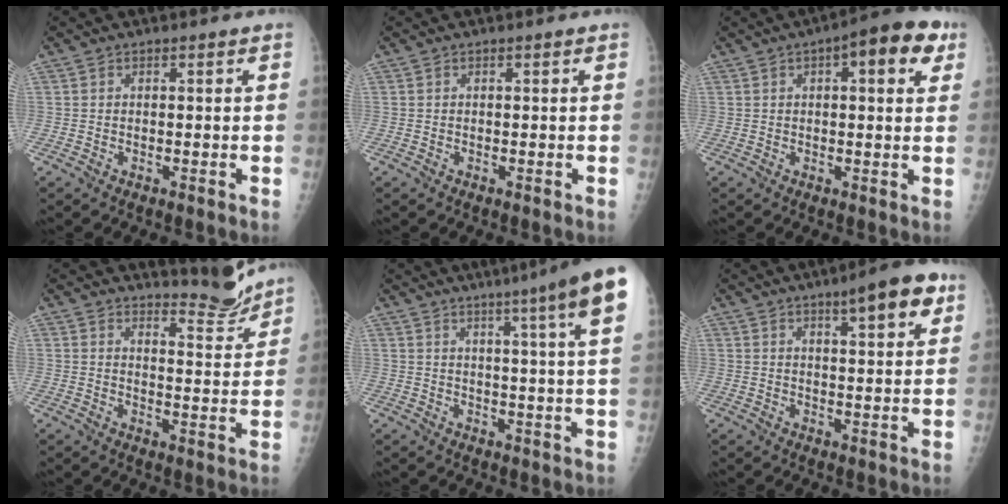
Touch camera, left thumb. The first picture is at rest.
{"total": 0.0}
{"total": 10.4, "force": [4.0, 4.1, 8.7], "torque": [-0.088, 0.013, 0.043]}
{"total": 5.8, "force": [5.8, 0.1, 0.1], "torque": [0.007, -0.068, 0.086]}
{"total": 14.4, "force": [8.3, -0.4, 11.7], "torque": [-0.158, -0.023, 0.087]}
{"total": 9.9, "force": [5.1, 2.6, 8.0], "torque": [-0.093, -0.013, 0.065]}